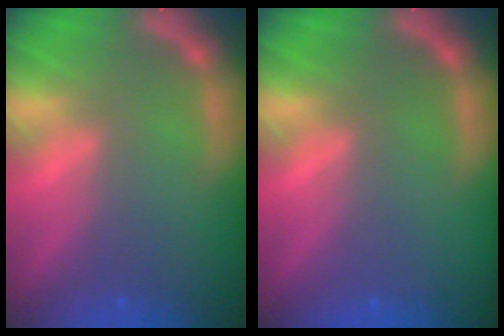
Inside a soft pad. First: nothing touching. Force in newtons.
{"total": 0.0}